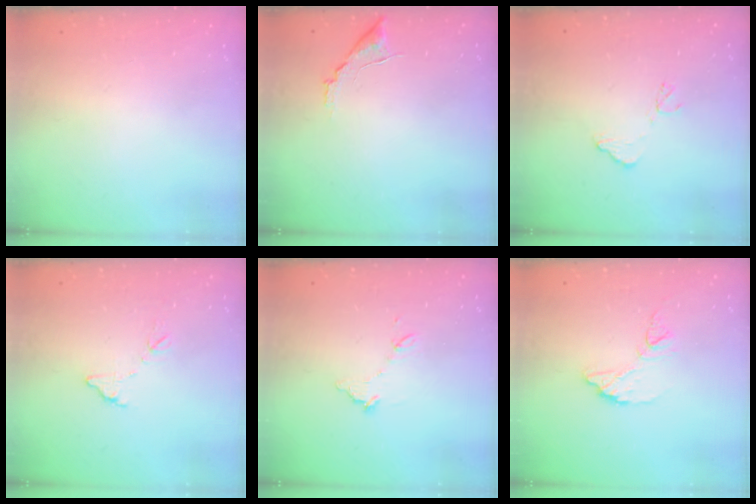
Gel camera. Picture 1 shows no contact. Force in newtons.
{"total": 7.2, "press": 7.2, "slide": 0.3}
{"total": 9.0, "press": 9.0, "slide": 0.5}
{"total": 8.0, "press": 8.0, "slide": 0.4}
{"total": 7.5, "press": 7.5, "slide": 0.5}
{"total": 7.7, "press": 7.7, "slide": 0.2}